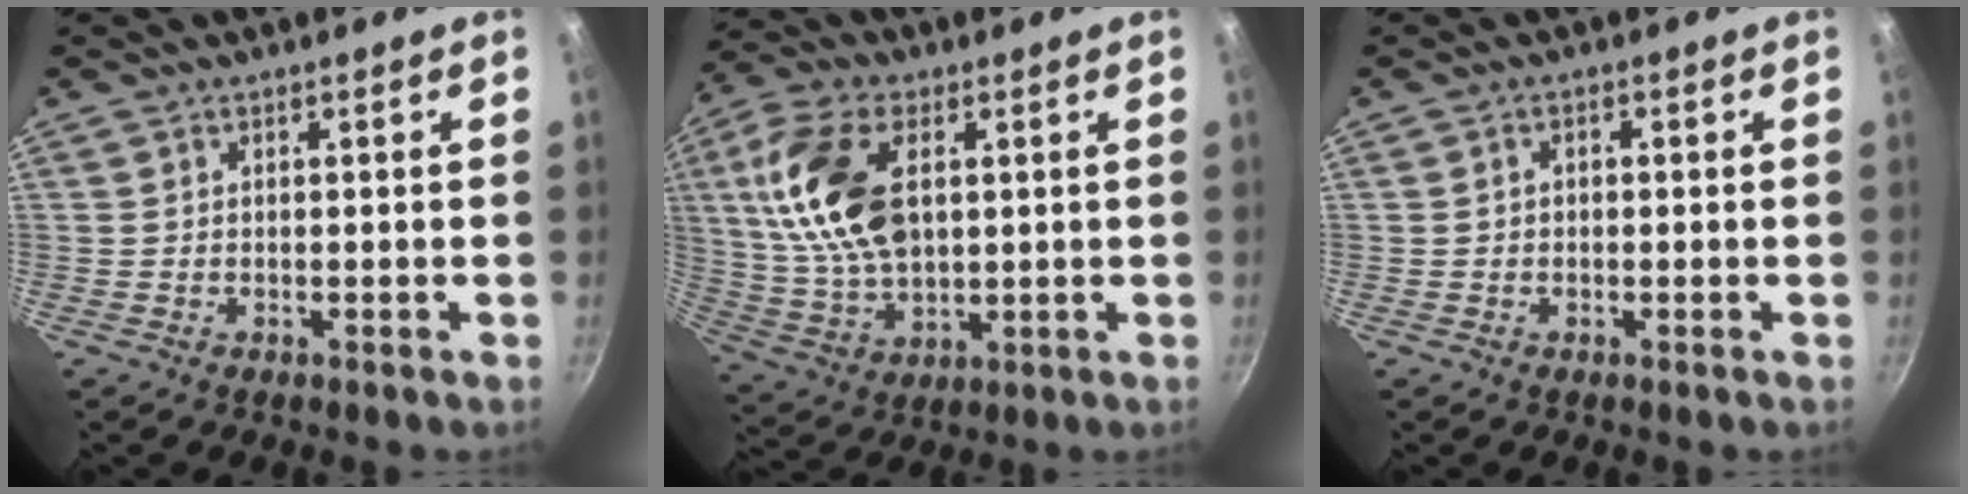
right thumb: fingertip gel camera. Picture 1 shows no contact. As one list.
[{"total": 17.4, "force": [4.0, 10.2, 13.5], "torque": [-0.248, -0.005, 0.082]}, {"total": 1.1, "force": [-0.2, 0.9, 0.7], "torque": [-0.013, 0.008, -0.004]}]